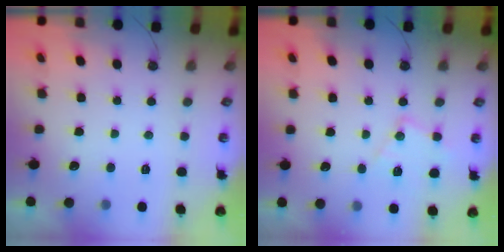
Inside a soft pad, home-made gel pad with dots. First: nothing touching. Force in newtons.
{"total": 10.3, "press": 10.2, "slide": 0.8}